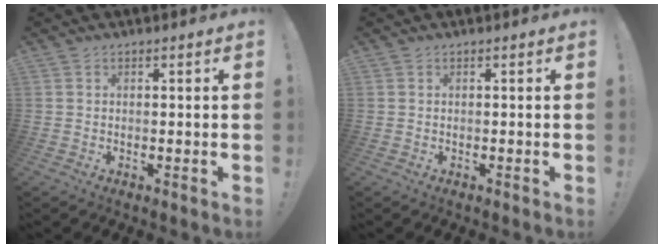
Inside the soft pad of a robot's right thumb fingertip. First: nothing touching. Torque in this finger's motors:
{"motor_torque": [0.03, -0.02, 0.09, -0.11, 0.02]}